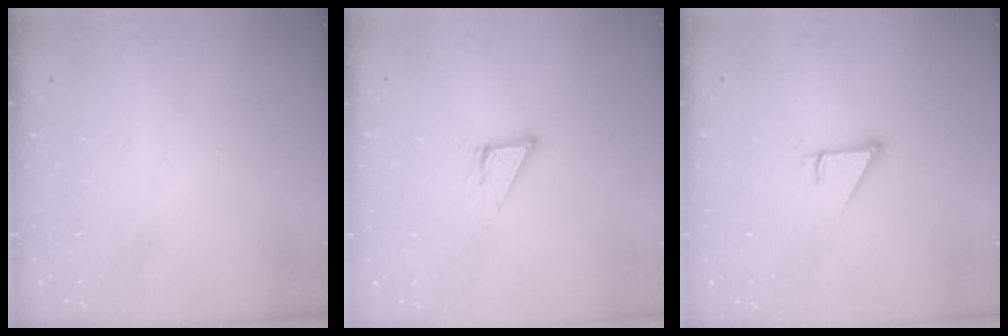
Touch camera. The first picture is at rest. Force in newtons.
{"total": 5.6, "press": 5.6, "slide": 0.3}
{"total": 3.0, "press": 3.0, "slide": 0.1}